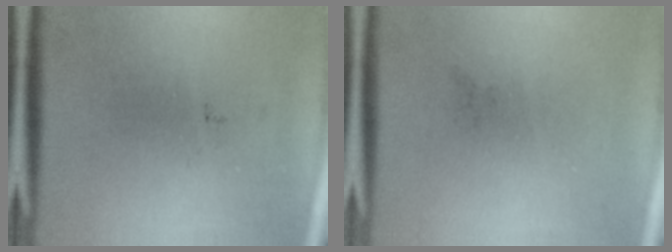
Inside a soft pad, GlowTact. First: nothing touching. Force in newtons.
{"total": 0.0}